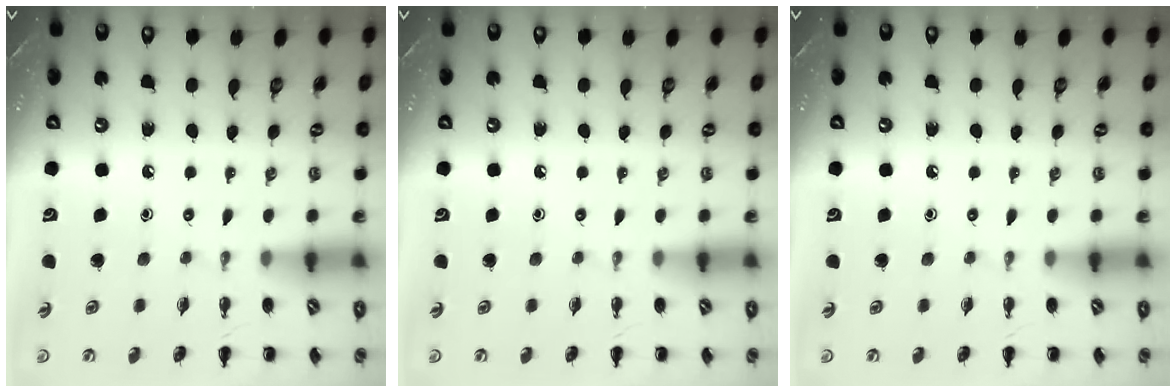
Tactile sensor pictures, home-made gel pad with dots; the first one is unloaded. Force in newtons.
{"total": 0.0}
{"total": 0.0}